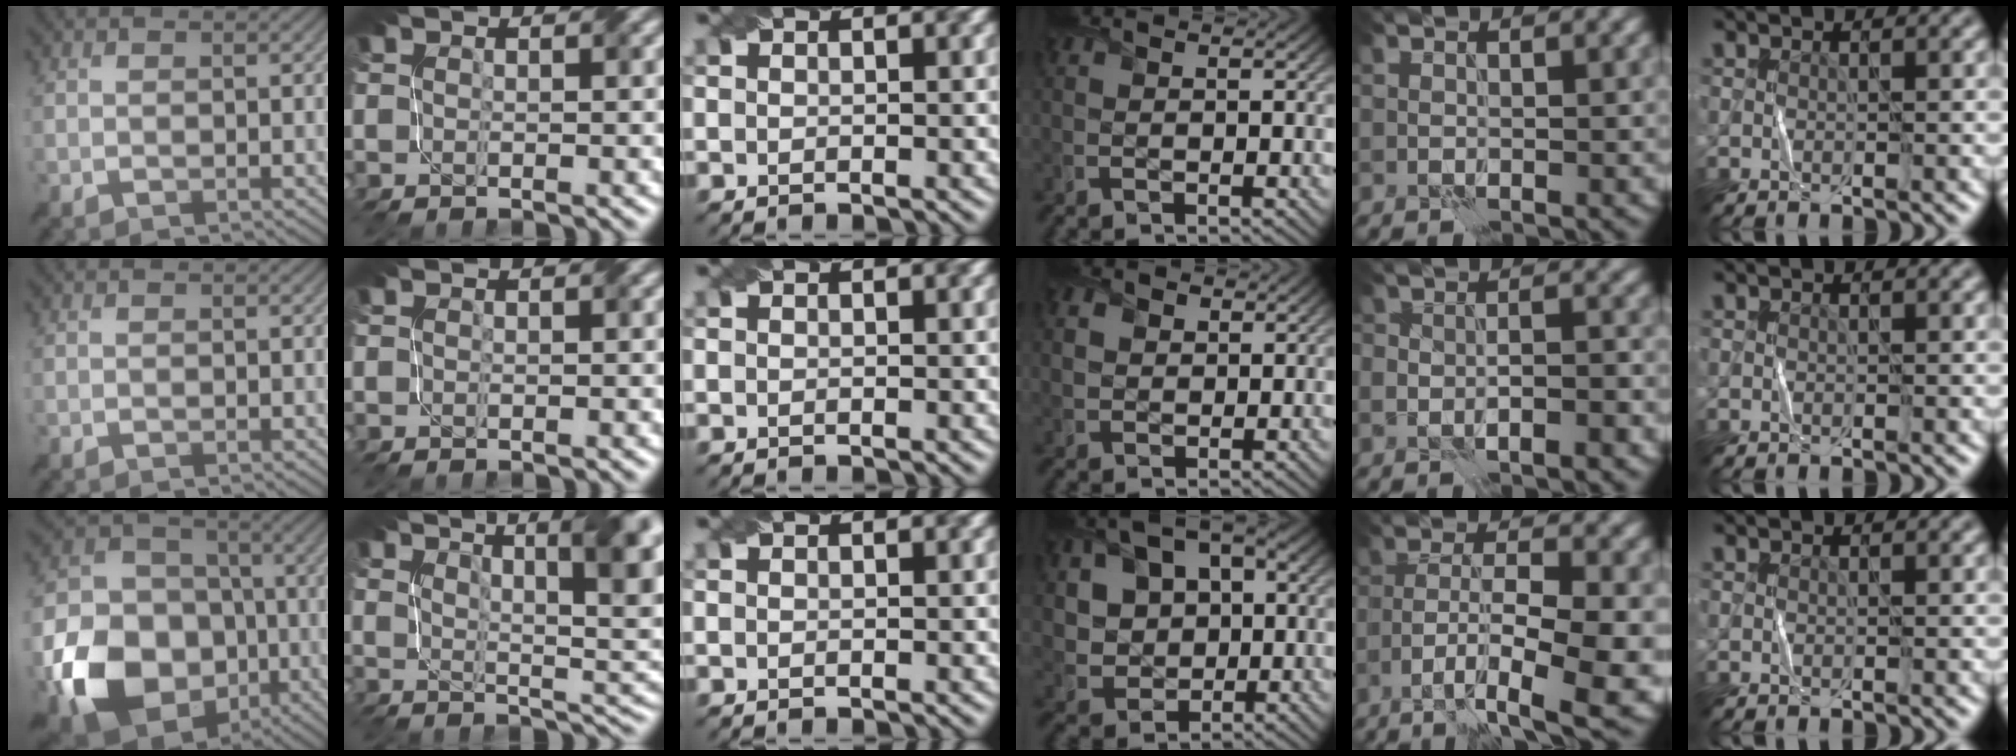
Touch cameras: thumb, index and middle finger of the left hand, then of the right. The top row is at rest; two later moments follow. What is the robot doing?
{"motion": "fold", "object": "bubble wrap"}